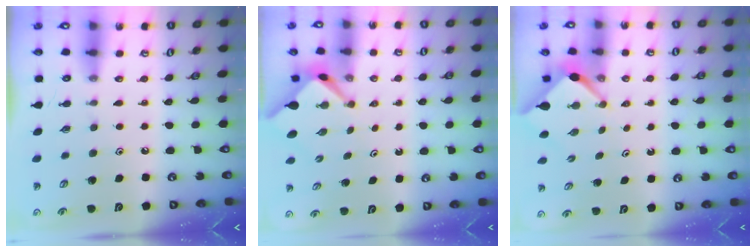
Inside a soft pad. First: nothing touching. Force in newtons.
{"total": 2.4, "press": 2.4, "slide": 0.2}
{"total": 2.6, "press": 2.6, "slide": 0.3}